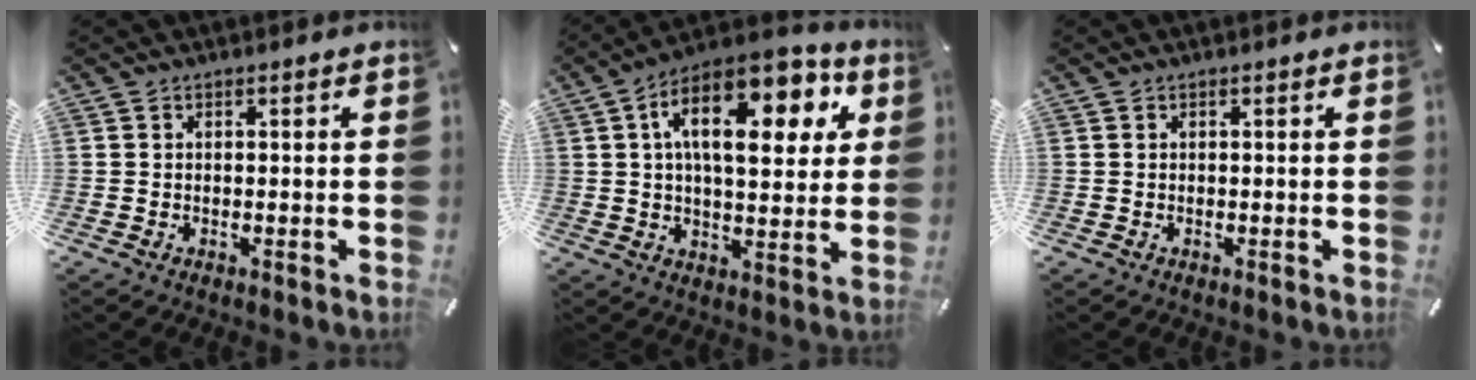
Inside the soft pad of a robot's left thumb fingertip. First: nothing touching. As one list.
[{"total": 18.1, "force": [7.0, 9.0, 14.1], "torque": [-0.216, -0.019, 0.112]}, {"total": 0.0}]